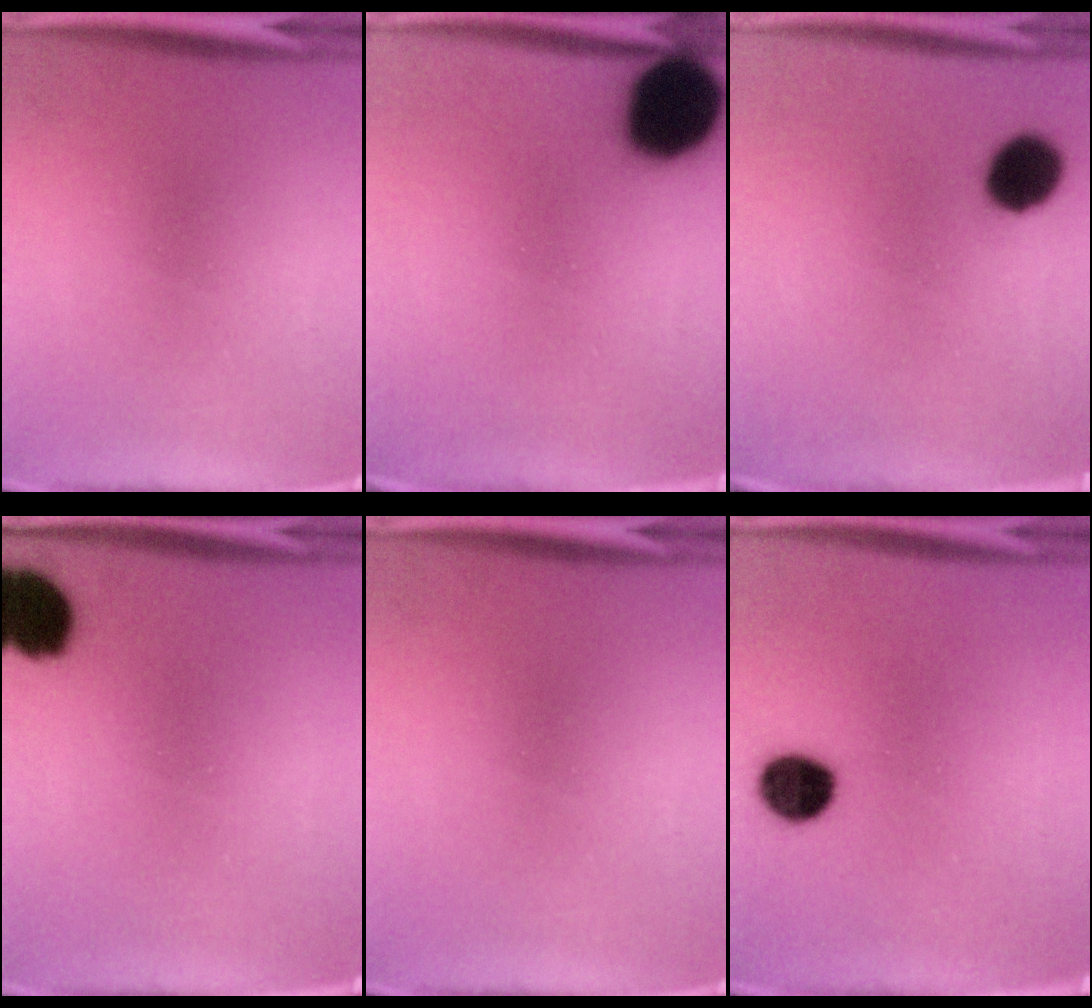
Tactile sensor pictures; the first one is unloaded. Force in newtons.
{"total": 19.0}
{"total": 9.4}
{"total": 10.8}
{"total": 0.0}
{"total": 7.6}